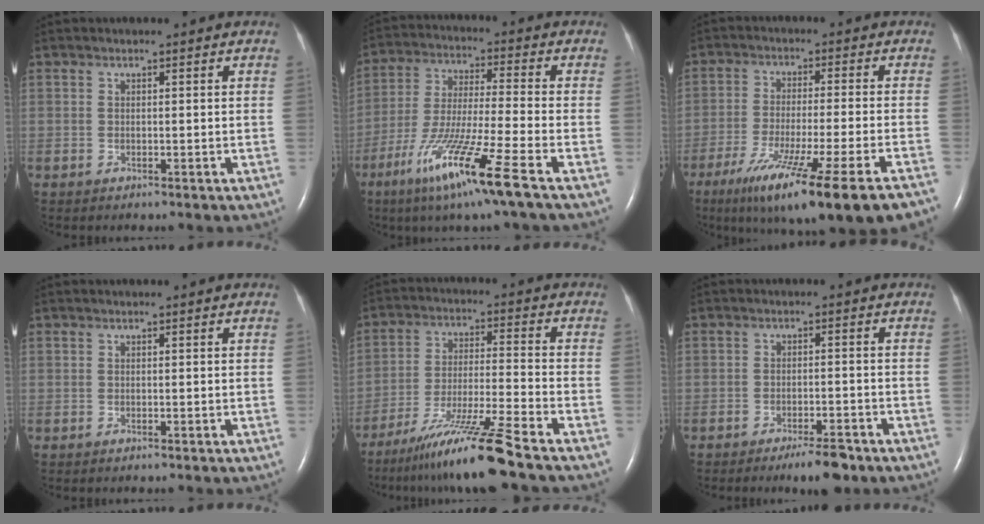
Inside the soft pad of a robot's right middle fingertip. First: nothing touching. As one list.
[{"total": 14.2, "force": [-8.0, -1.1, 11.7], "torque": [-0.240, -0.043, -0.151]}, {"total": 19.0, "force": [-12.7, -0.3, 14.1], "torque": [-0.188, -0.059, -0.198]}, {"total": 0.0}, {"total": 13.0, "force": [-10.2, -2.4, 7.8], "torque": [-0.140, -0.031, -0.180]}, {"total": 5.0, "force": [-3.7, 1.1, 3.2], "torque": [-0.050, -0.003, -0.055]}]